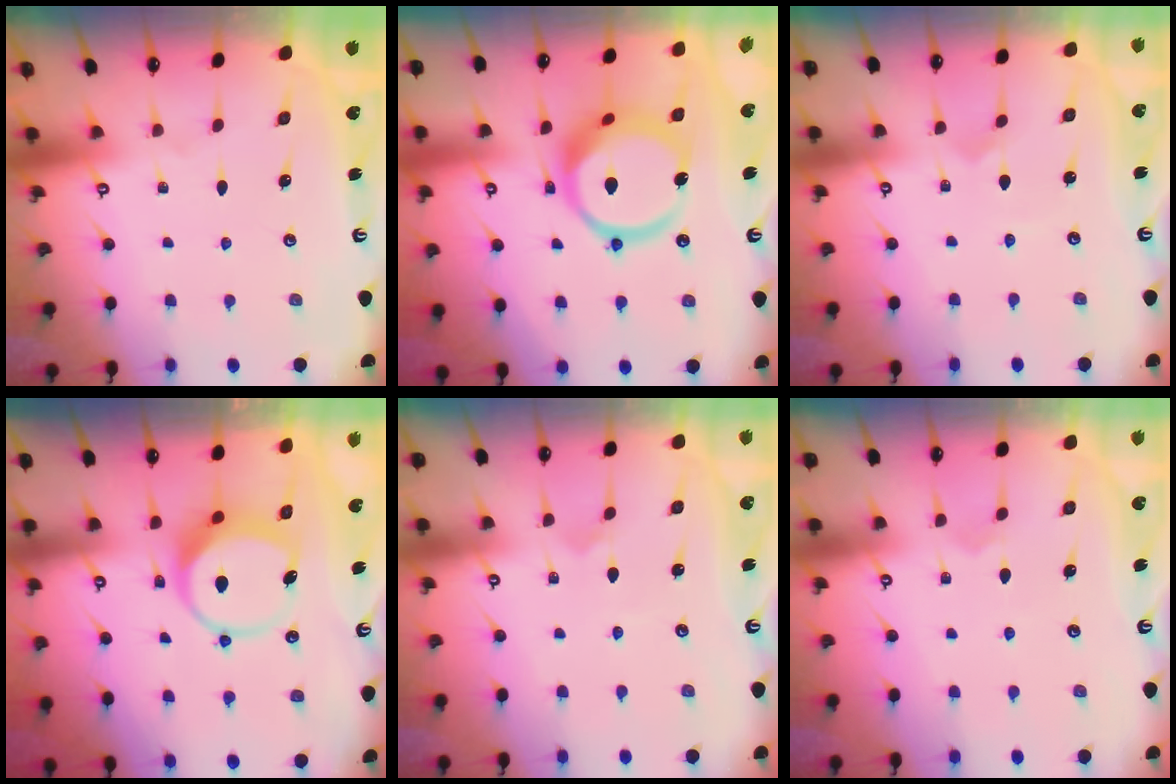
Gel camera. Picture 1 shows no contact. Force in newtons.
{"total": 15.9, "press": 15.8, "slide": 1.8}
{"total": 1.8, "press": 1.8, "slide": 0.2}
{"total": 8.6, "press": 8.5, "slide": 1.4}
{"total": 1.6, "press": 1.6, "slide": 0.0}
{"total": 2.7, "press": 2.6, "slide": 0.7}